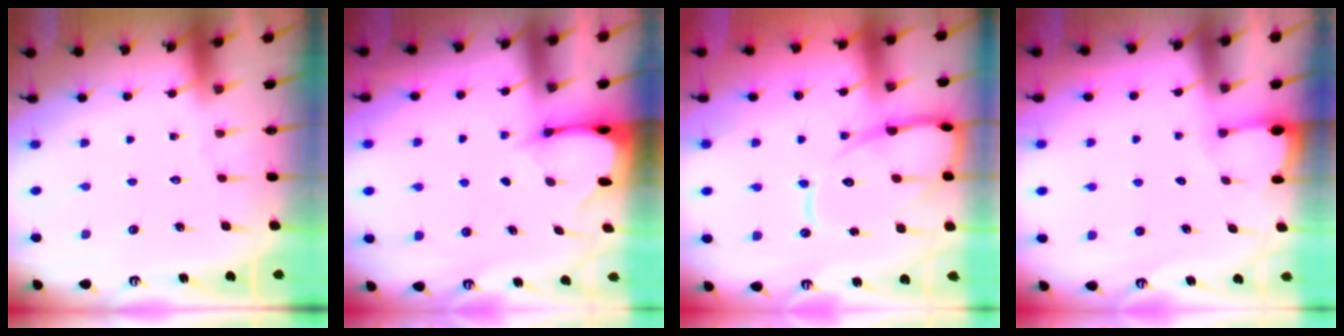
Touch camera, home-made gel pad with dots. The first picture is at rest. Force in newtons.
{"total": 2.4, "press": 2.3, "slide": 0.3}
{"total": 13.7, "press": 13.6, "slide": 1.4}
{"total": 1.3, "press": 1.3, "slide": 0.2}